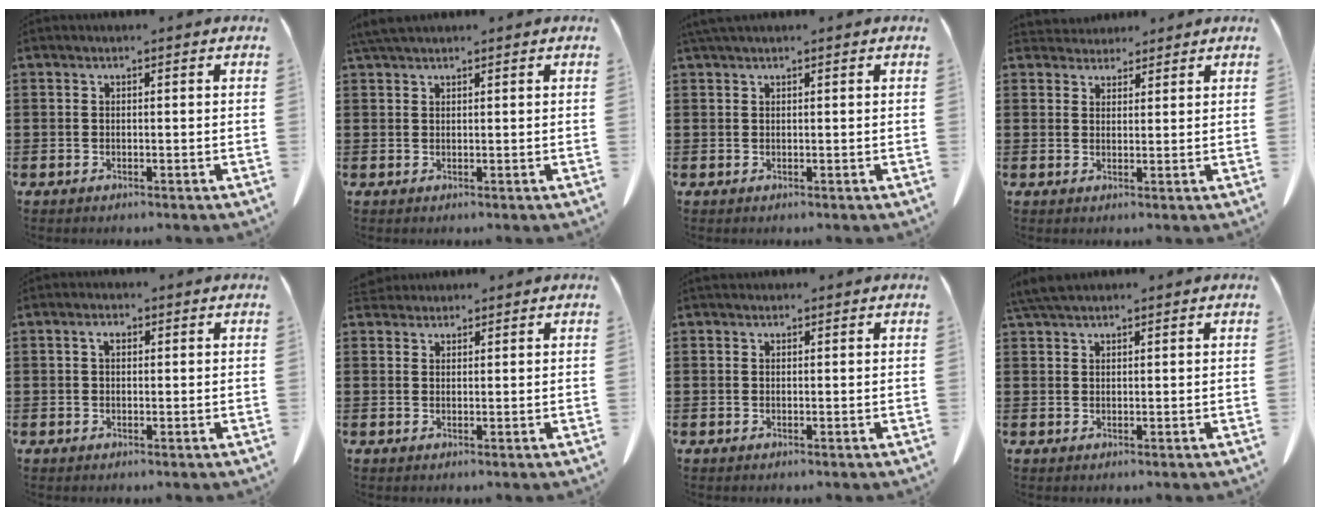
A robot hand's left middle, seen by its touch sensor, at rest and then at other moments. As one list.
[{"total": 2.3, "force": [1.9, 0.5, 1.2], "torque": [-0.029, 0.004, 0.036]}, {"total": 1.1, "force": [0.9, 0.2, 0.7], "torque": [-0.016, 0.000, 0.016]}, {"total": 2.9, "force": [2.8, 1.0, 0.0], "torque": [-0.007, -0.003, 0.053]}, {"total": 1.5, "force": [0.5, 0.9, 1.1], "torque": [-0.025, 0.009, 0.008]}, {"total": 1.9, "force": [1.8, 0.6, 0.1], "torque": [-0.008, 0.003, 0.035]}, {"total": 0.6, "force": [0.4, 0.3, 0.1], "torque": [-0.003, 0.002, 0.009]}, {"total": 3.3, "force": [2.7, 0.7, 1.8], "torque": [-0.043, 0.001, 0.052]}]